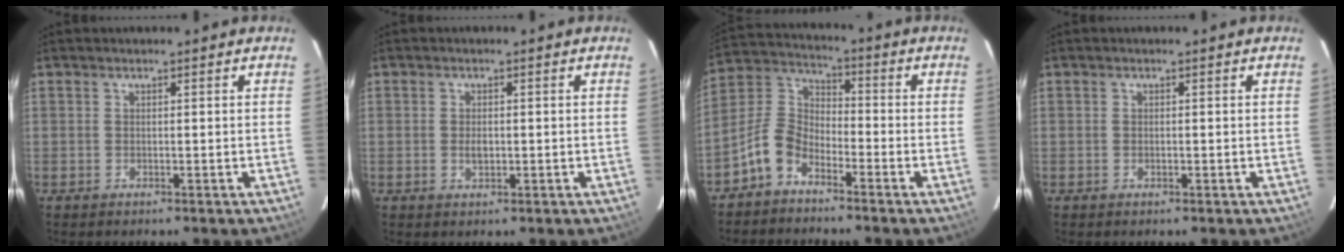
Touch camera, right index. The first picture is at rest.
{"total": 2.0, "force": [-0.3, 1.3, 1.4], "torque": [-0.025, 0.001, -0.004]}
{"total": 7.7, "force": [-5.1, 4.3, 3.8], "torque": [-0.090, 0.025, -0.110]}
{"total": 0.0}